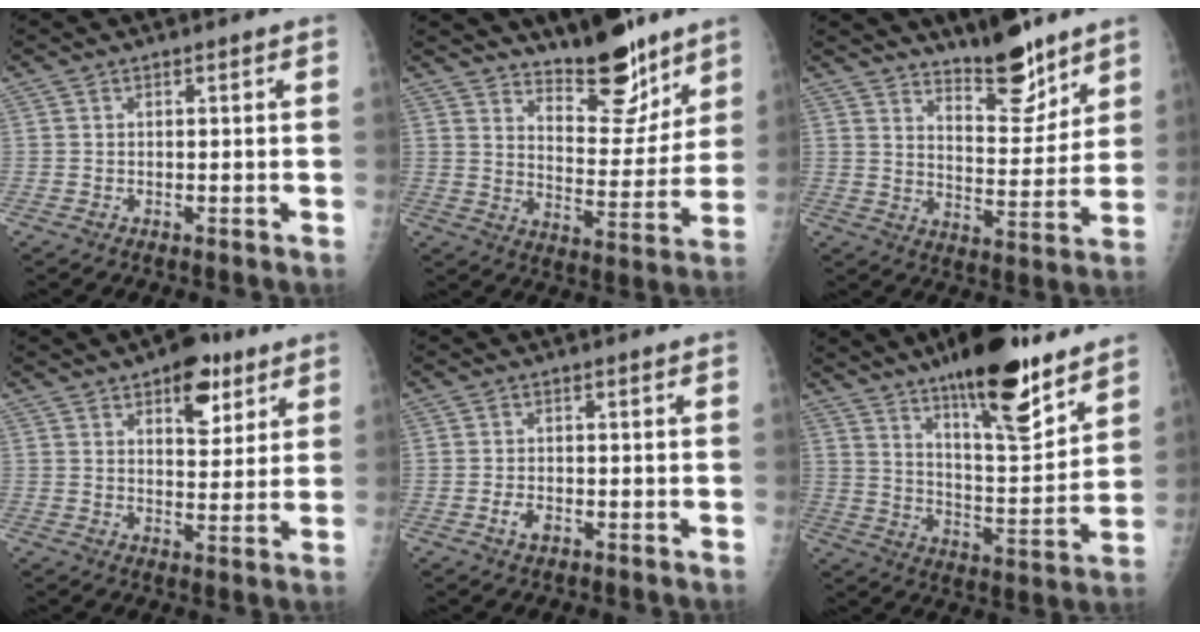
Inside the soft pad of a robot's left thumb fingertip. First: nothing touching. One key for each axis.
{"total": 14.2, "fx": 11.1, "fy": 5.1, "fz": 7.2, "tx": -0.058, "ty": -0.090, "tz": 0.175}
{"total": 11.5, "fx": 9.2, "fy": 3.7, "fz": 5.9, "tx": -0.058, "ty": -0.077, "tz": 0.151}
{"total": 9.4, "fx": 5.3, "fy": 4.9, "fz": 6.1, "tx": -0.054, "ty": -0.023, "tz": 0.072}
{"total": 2.3, "fx": -1.0, "fy": 1.4, "fz": 1.5, "tx": -0.026, "ty": 0.005, "tz": -0.016}
{"total": 19.5, "fx": 13.6, "fy": 5.3, "fz": 12.9, "tx": -0.164, "ty": -0.083, "tz": 0.218}